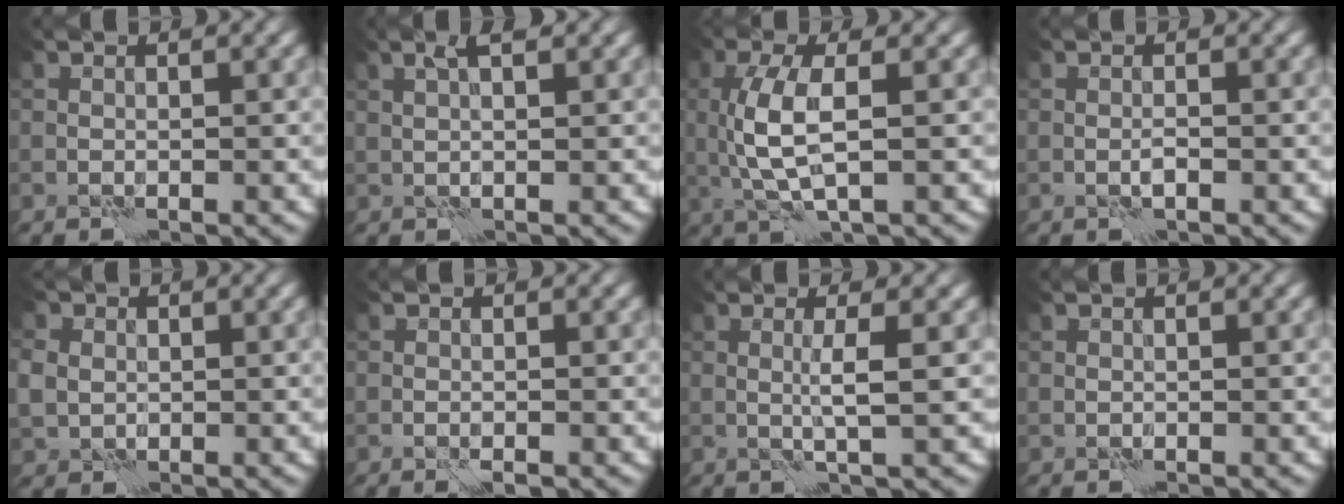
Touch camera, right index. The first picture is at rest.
{"total": 1.9, "force": [1.1, 0.3, 1.6], "torque": [-0.026, 0.004, 0.020]}
{"total": 4.9, "force": [0.4, 1.8, 4.5], "torque": [-0.108, 0.002, 0.010]}
{"total": 0.7, "force": [-0.4, 0.1, 0.6], "torque": [-0.011, 0.002, -0.008]}
{"total": 2.7, "force": [0.5, 2.5, 1.0], "torque": [-0.035, 0.012, 0.007]}
{"total": 1.1, "force": [-0.7, 0.2, 0.8], "torque": [-0.012, 0.000, -0.012]}
{"total": 2.2, "force": [0.2, 0.3, 2.2], "torque": [-0.041, 0.003, 0.000]}
{"total": 0.0}